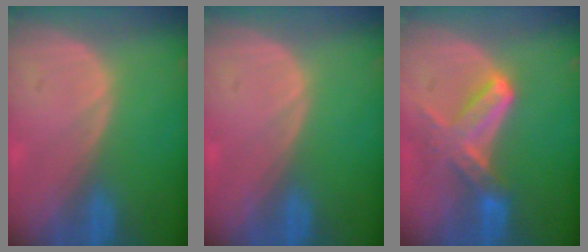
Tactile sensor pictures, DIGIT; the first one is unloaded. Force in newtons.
{"total": 0.0}
{"total": 6.4, "press": 6.4, "slide": 0.6}